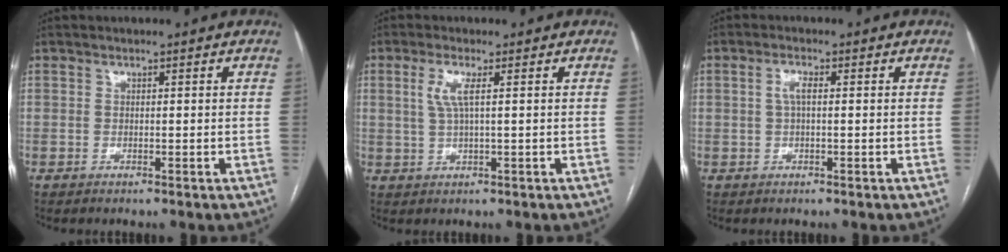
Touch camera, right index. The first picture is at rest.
{"total": 3.5, "force": [1.0, 0.4, 3.3], "torque": [-0.077, 0.003, 0.022]}
{"total": 2.3, "force": [0.3, 0.7, 2.1], "torque": [-0.045, 0.006, 0.006]}